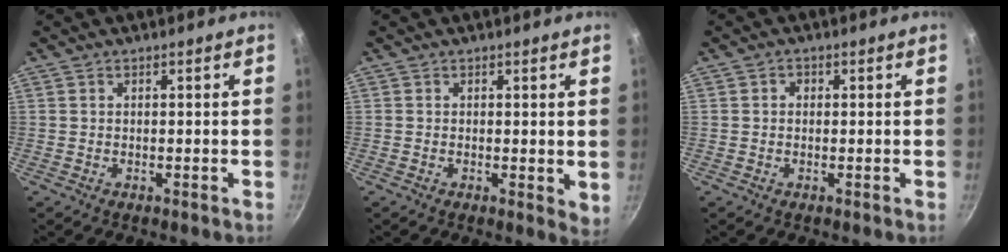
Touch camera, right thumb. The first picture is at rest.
{"total": 3.0, "force": [0.6, 1.3, 2.7], "torque": [-0.029, -0.007, 0.007]}
{"total": 1.2, "force": [0.1, 1.0, 0.5], "torque": [-0.006, 0.004, -0.001]}